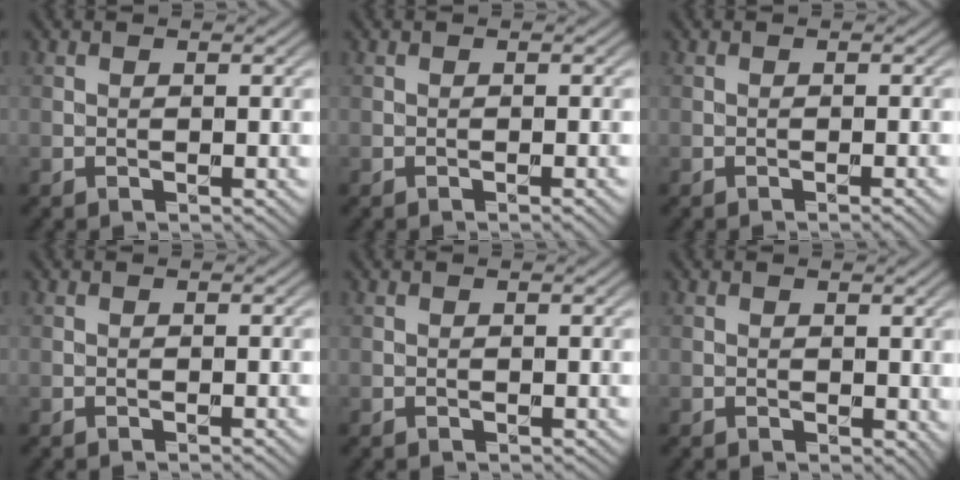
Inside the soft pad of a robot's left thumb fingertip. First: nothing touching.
{"total": 0.6, "force": [-0.3, 0.0, 0.5], "torque": [-0.006, 0.000, -0.007]}
{"total": 0.8, "force": [-0.4, 0.1, 0.7], "torque": [-0.008, 0.002, -0.011]}
{"total": 0.0}
{"total": 0.0}
{"total": 1.1, "force": [0.3, 0.8, 0.7], "torque": [-0.009, -0.005, 0.008]}